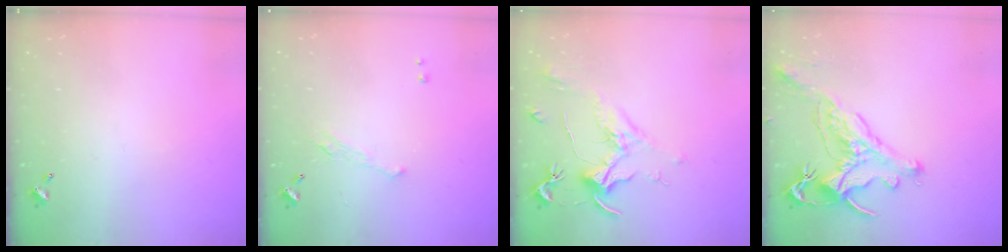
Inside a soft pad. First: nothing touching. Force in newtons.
{"total": 2.0, "press": 1.9, "slide": 0.7}
{"total": 1.8, "press": 1.6, "slide": 0.9}
{"total": 1.2, "press": 0.9, "slide": 0.9}